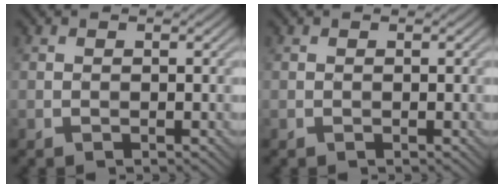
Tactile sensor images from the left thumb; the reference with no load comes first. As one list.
[{"total": 0.0}]